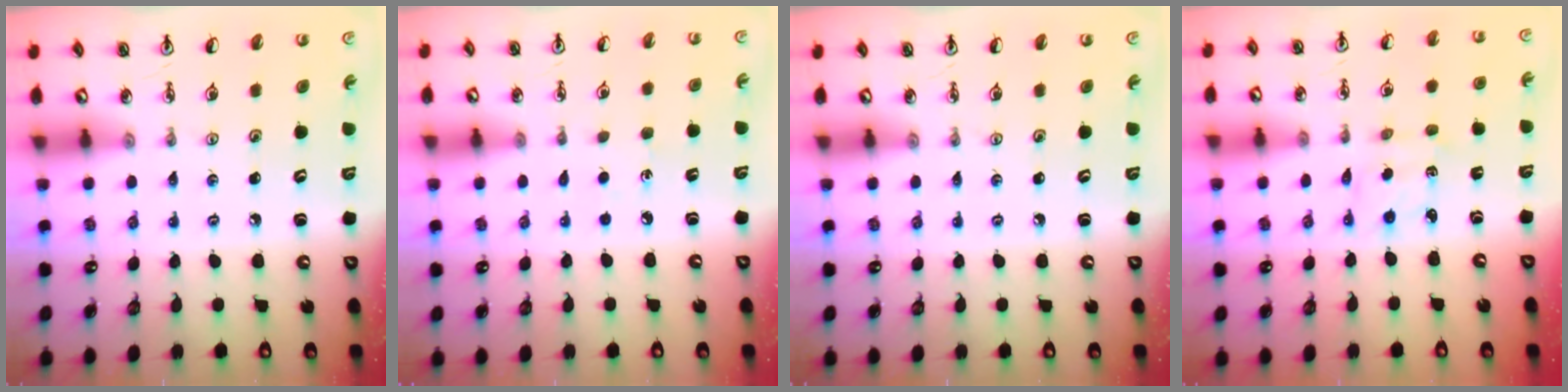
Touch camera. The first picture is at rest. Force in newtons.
{"total": 3.2, "press": 3.2, "slide": 0.4}
{"total": 0.0}
{"total": 2.0, "press": 1.8, "slide": 0.7}